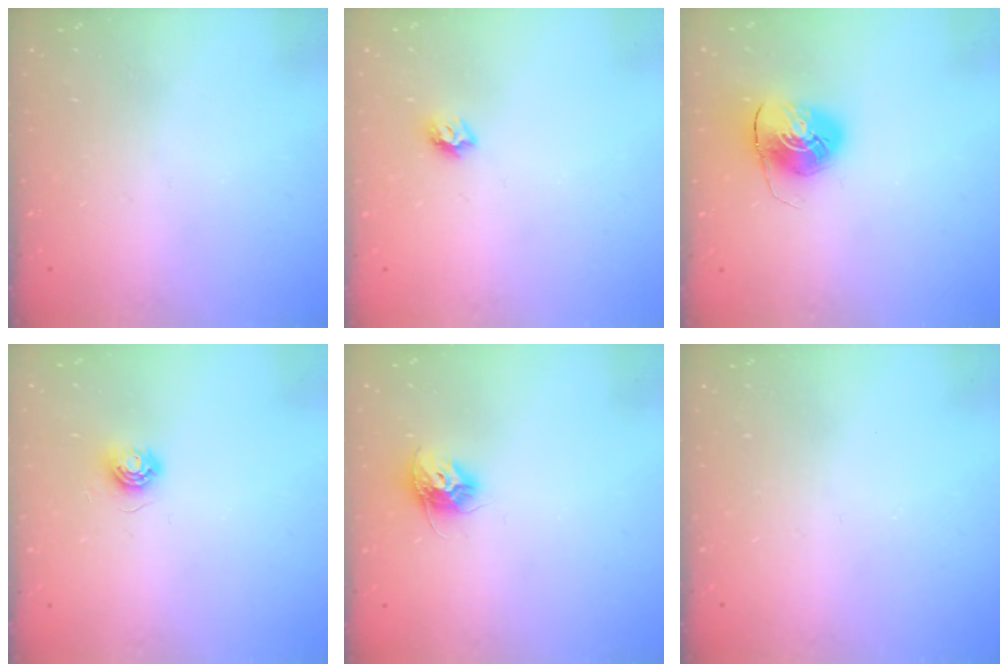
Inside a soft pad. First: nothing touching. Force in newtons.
{"total": 5.8, "press": 5.8, "slide": 0.7}
{"total": 8.6, "press": 8.6, "slide": 0.6}
{"total": 5.6, "press": 5.6, "slide": 0.3}
{"total": 9.4, "press": 9.4, "slide": 0.2}
{"total": 0.0}